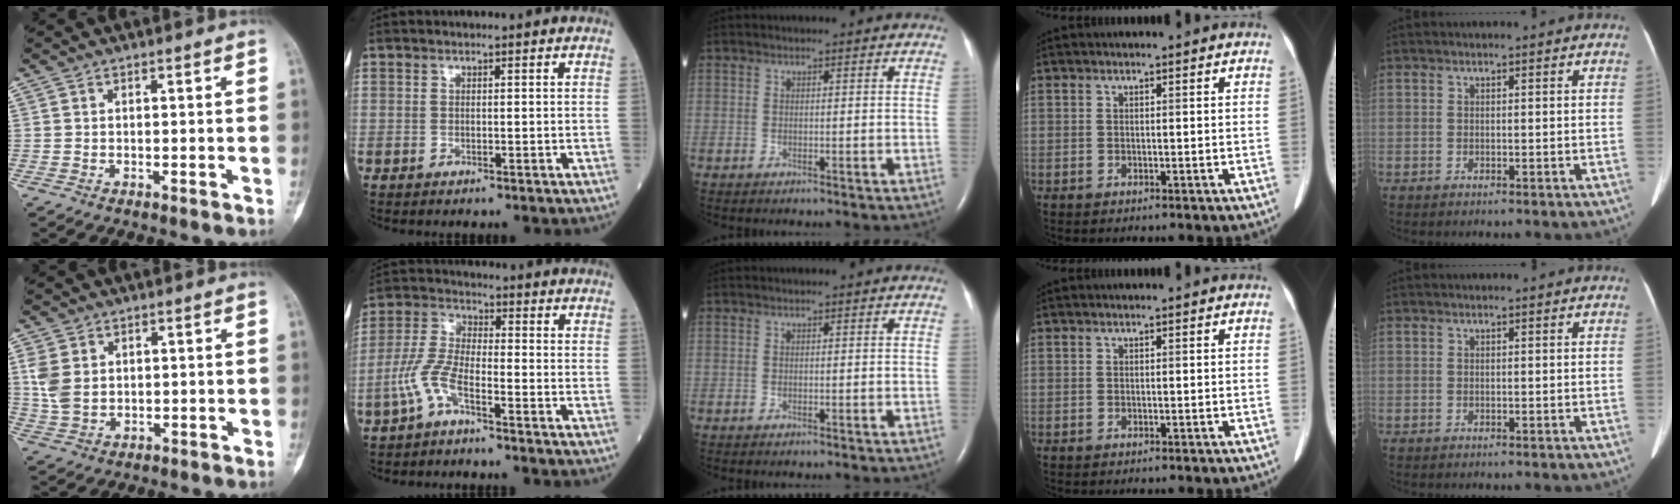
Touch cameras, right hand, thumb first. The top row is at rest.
{"thumb": {"total": 6.5, "force": [1.3, 4.8, 4.1], "torque": [-0.084, -0.003, 0.034]}, "index": {"total": 6.4, "force": [-3.5, 1.8, 5.0], "torque": [-0.121, 0.005, -0.077]}}